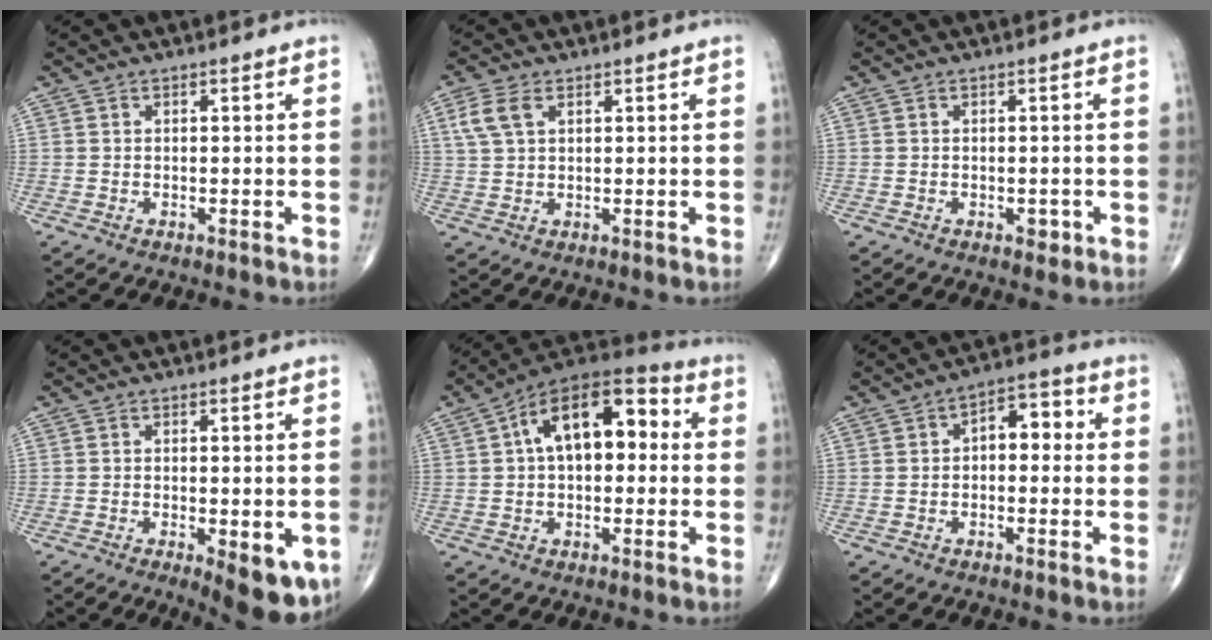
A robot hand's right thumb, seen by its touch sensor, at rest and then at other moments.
{"total": 4.9, "force": [2.0, 2.7, 3.5], "torque": [-0.085, 0.009, 0.044]}
{"total": 1.6, "force": [-0.7, 1.0, 1.0], "torque": [-0.006, 0.000, -0.008]}
{"total": 10.0, "force": [-3.8, 3.8, 8.4], "torque": [-0.094, -0.008, -0.044]}
{"total": 16.3, "force": [2.7, 8.9, 13.4], "torque": [-0.185, 0.042, 0.033]}
{"total": 6.6, "force": [0.3, 4.0, 5.2], "torque": [-0.046, 0.025, -0.008]}